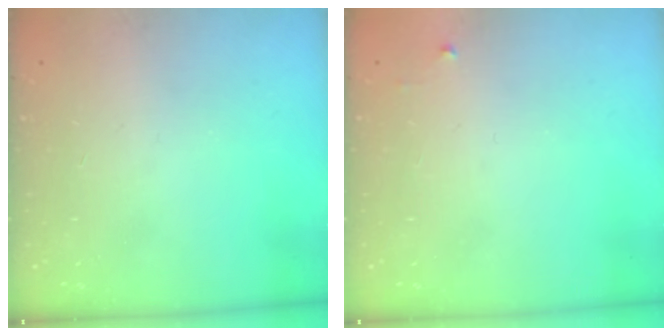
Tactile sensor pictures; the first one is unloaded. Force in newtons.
{"total": 2.5, "press": 2.5, "slide": 0.4}